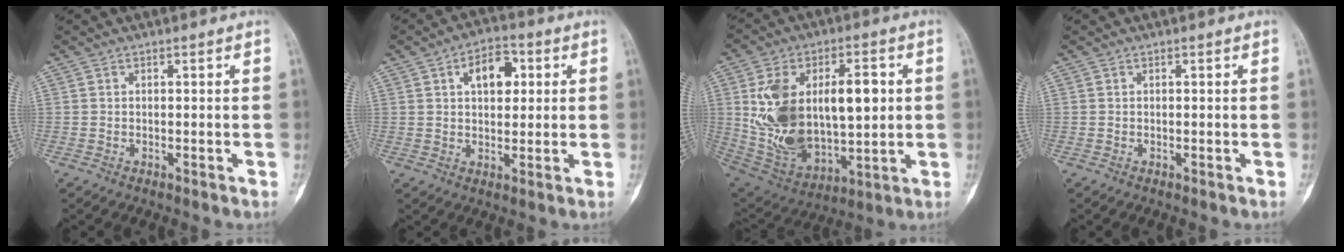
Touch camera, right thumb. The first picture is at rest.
{"total": 8.1, "force": [2.4, 4.9, 6.0], "torque": [-0.068, 0.005, 0.033]}
{"total": 24.2, "force": [2.7, 13.5, 19.9], "torque": [-0.339, -0.006, 0.067]}
{"total": 0.0}